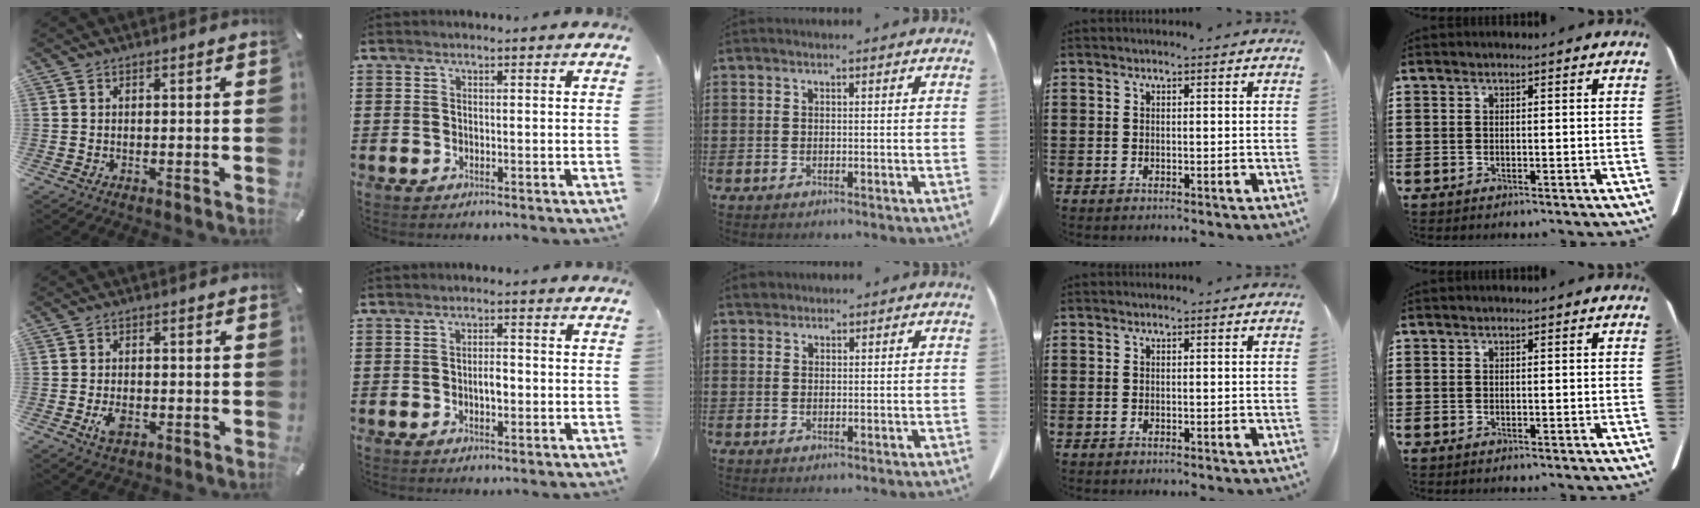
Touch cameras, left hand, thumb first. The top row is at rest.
{"thumb": {"total": 3.6, "force": [-1.2, 2.2, 2.5], "torque": [-0.056, 0.002, -0.022]}, "index": {"total": 2.6, "force": [-0.3, 1.0, 2.4], "torque": [-0.037, 0.001, -0.009]}, "middle": {"total": 1.4, "force": [1.3, 0.6, 0.1], "torque": [-0.008, 0.004, 0.026]}}